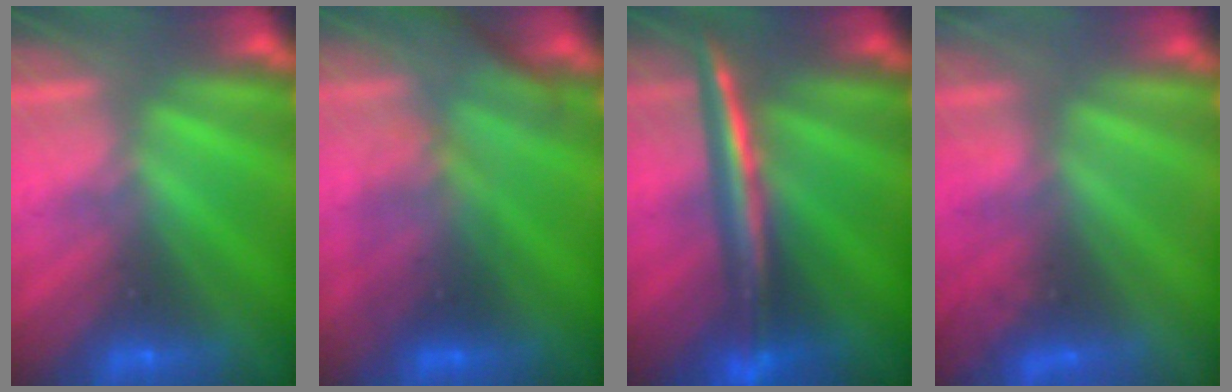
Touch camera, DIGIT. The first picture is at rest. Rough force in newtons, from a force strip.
{"total": 2.8}
{"total": 2.9}
{"total": 3.9}